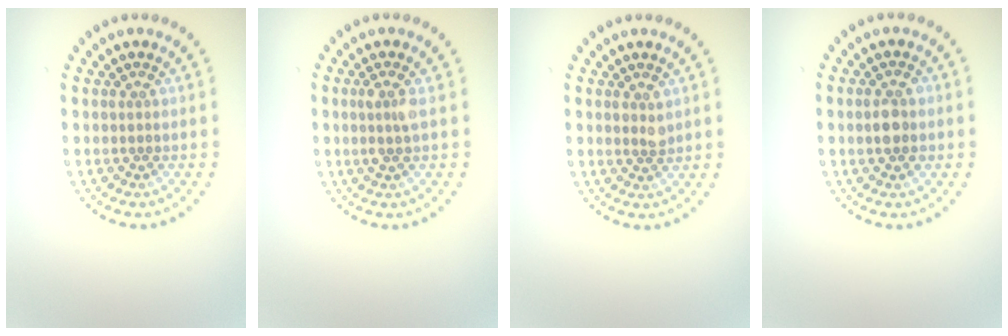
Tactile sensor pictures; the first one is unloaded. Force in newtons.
{"total": 1.5, "press": 1.3, "slide": 0.8}
{"total": 1.1, "press": 1.0, "slide": 0.3}
{"total": 2.5, "press": 2.5, "slide": 0.3}